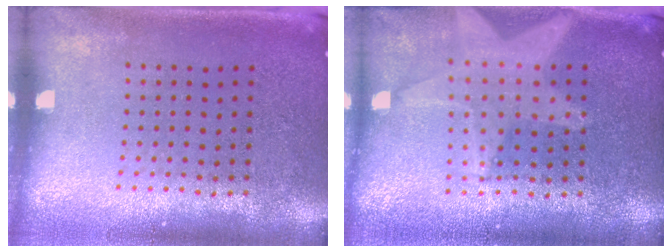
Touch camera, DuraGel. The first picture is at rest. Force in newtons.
{"total": 2.0, "press": 1.7, "slide": 1.1}